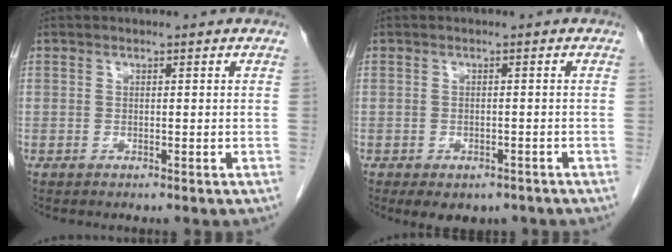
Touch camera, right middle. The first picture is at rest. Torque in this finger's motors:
{"motor_torque": [0.58, -0.37, 0.07, 0.02]}